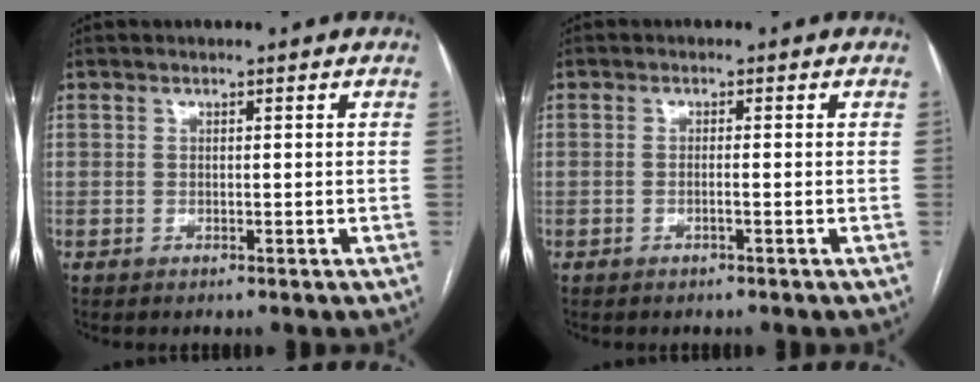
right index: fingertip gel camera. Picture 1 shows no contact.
{"total": 0.9, "force": [-0.4, -0.1, 0.8], "torque": [-0.014, 0.001, -0.008]}